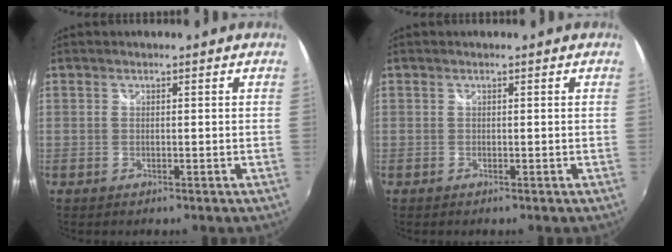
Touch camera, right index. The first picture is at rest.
{"total": 0.0}